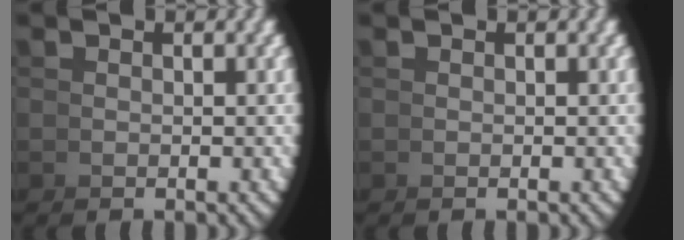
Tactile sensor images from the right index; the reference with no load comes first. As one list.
[{"total": 0.0}]